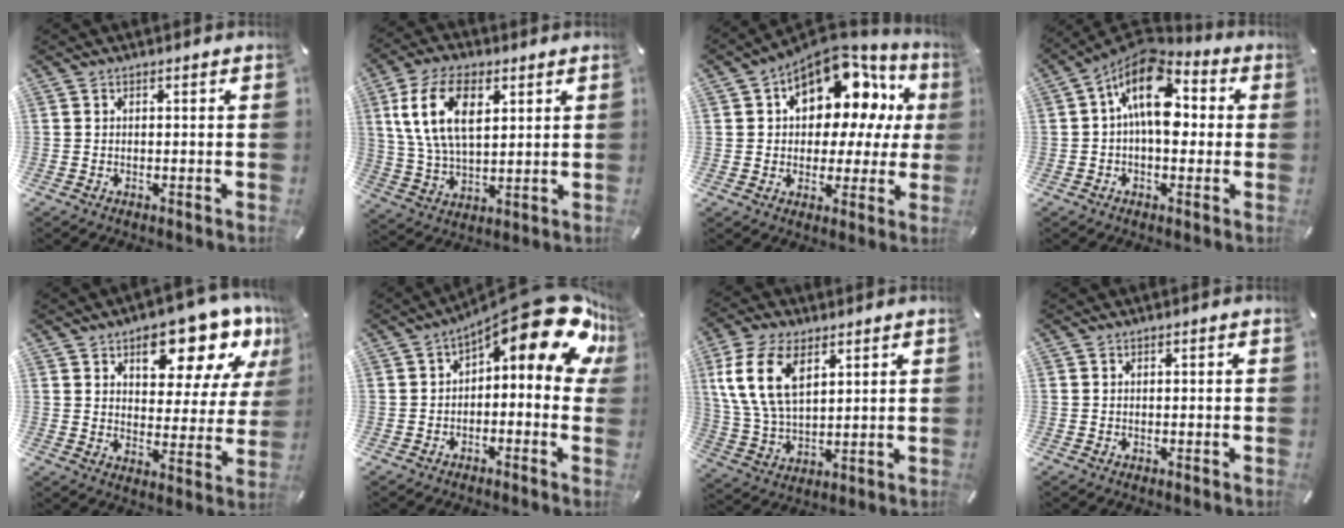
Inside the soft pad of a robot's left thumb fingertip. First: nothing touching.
{"total": 13.3, "force": [5.1, 7.5, 9.8], "torque": [-0.219, 0.005, 0.091]}
{"total": 15.5, "force": [7.0, 9.6, 10.0], "torque": [-0.140, -0.055, 0.115]}
{"total": 15.3, "force": [2.6, 8.8, 12.3], "torque": [-0.203, -0.019, 0.044]}
{"total": 16.2, "force": [11.0, 7.7, 9.2], "torque": [-0.103, -0.074, 0.178]}
{"total": 18.2, "force": [8.5, 6.9, 14.5], "torque": [-0.192, -0.066, 0.142]}
{"total": 12.9, "force": [5.4, 7.8, 8.8], "torque": [-0.223, -0.007, 0.096]}
{"total": 0.0}